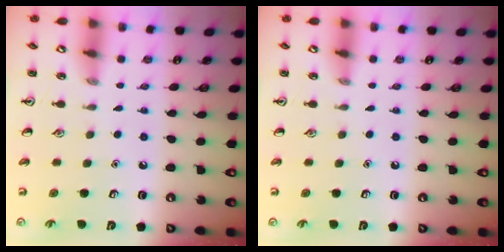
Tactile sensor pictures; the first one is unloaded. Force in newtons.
{"total": 0.0}